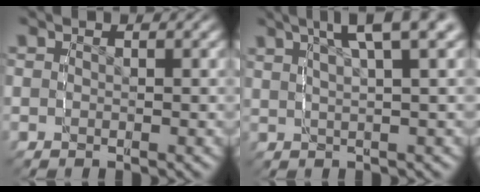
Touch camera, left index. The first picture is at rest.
{"total": 7.2, "force": [4.7, 1.7, 5.1], "torque": [-0.070, 0.028, 0.070]}